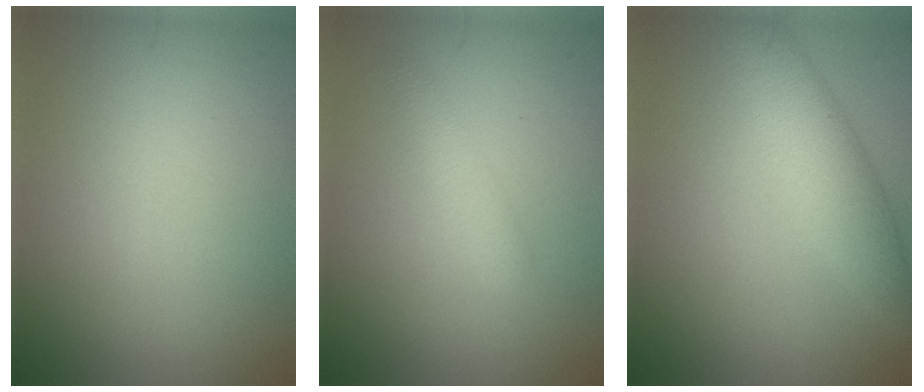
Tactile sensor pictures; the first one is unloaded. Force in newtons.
{"total": 1.9, "press": 1.9, "slide": 0.0}
{"total": 4.3, "press": 4.3, "slide": 0.1}